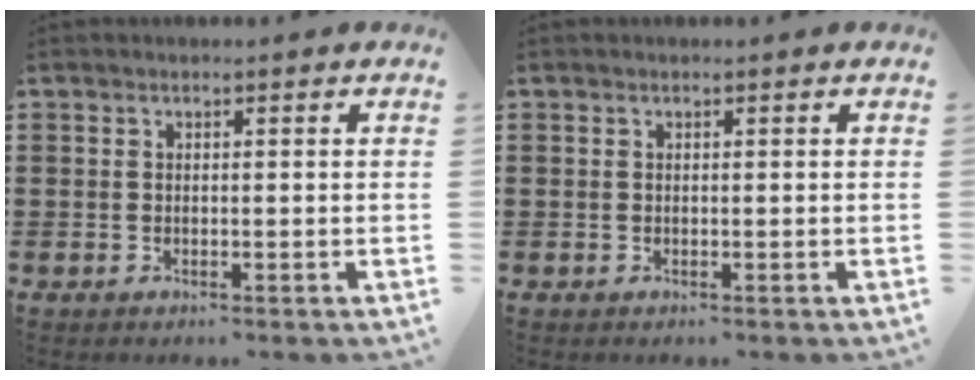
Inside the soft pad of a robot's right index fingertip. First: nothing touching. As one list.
[{"total": 0.0}]